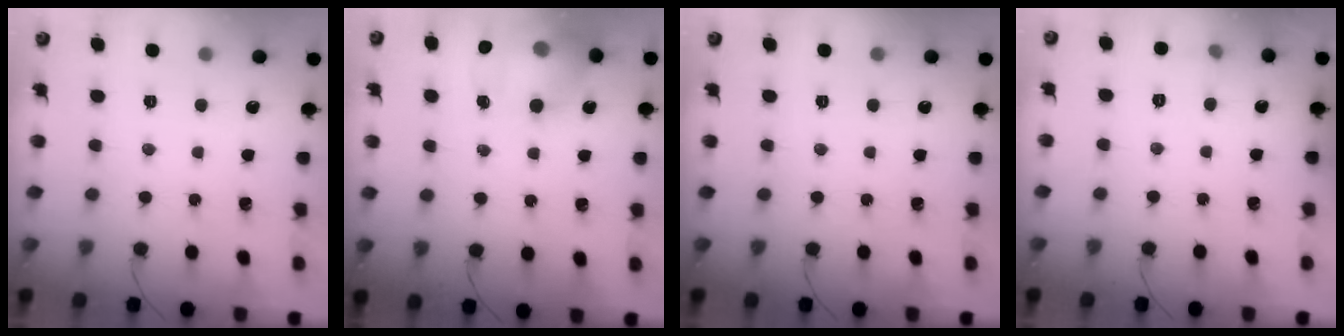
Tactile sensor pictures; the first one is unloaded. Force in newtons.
{"total": 17.2, "press": 17.1, "slide": 1.2}
{"total": 0.0}
{"total": 4.1, "press": 3.9, "slide": 1.3}